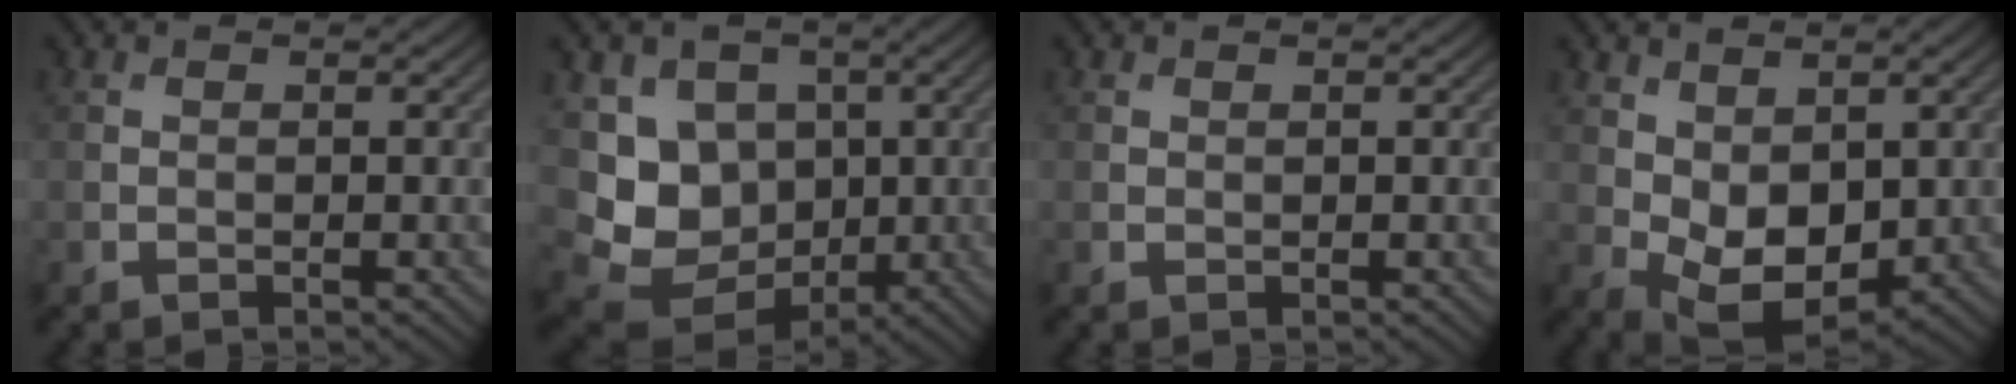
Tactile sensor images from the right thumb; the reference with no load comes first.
{"total": 8.8, "force": [0.1, 7.7, 4.4], "torque": [-0.105, -0.030, -0.003]}
{"total": 0.0}
{"total": 7.0, "force": [0.4, 4.4, 5.5], "torque": [-0.116, -0.013, 0.014]}